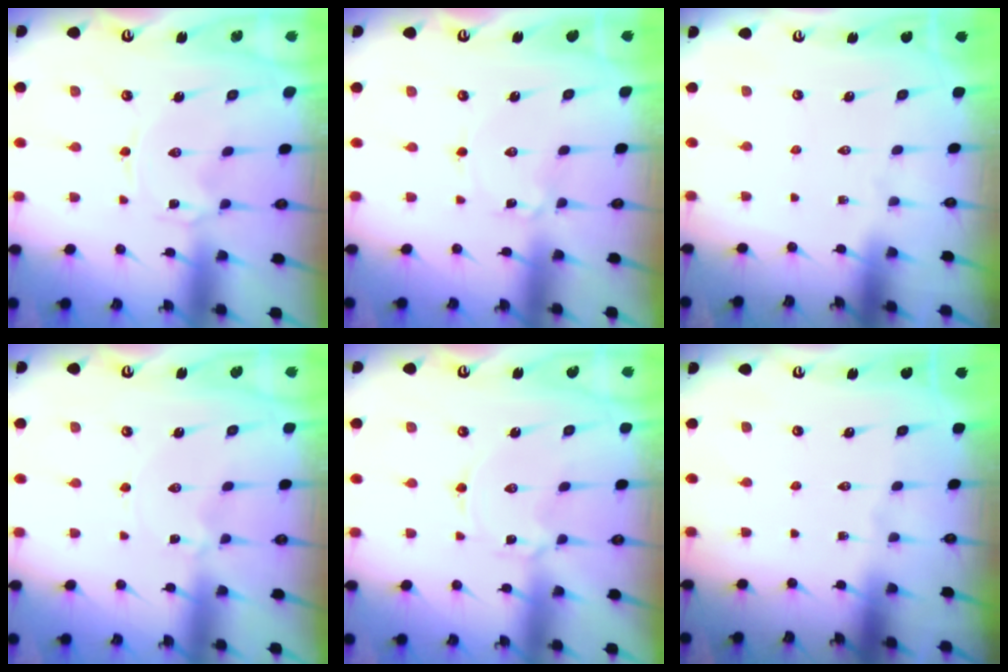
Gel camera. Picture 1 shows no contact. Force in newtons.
{"total": 1.0, "press": 1.0, "slide": 0.0}
{"total": 0.0}
{"total": 0.0}
{"total": 1.7, "press": 1.7, "slide": 0.3}
{"total": 0.0}